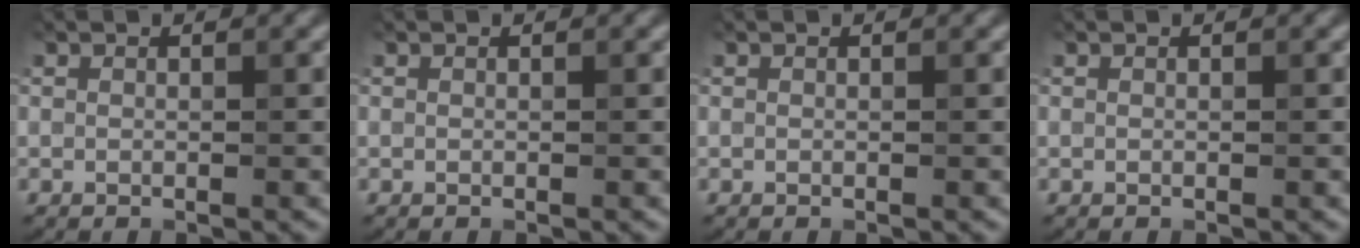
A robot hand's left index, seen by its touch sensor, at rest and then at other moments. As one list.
[{"total": 0.0}, {"total": 0.0}, {"total": 0.0}]